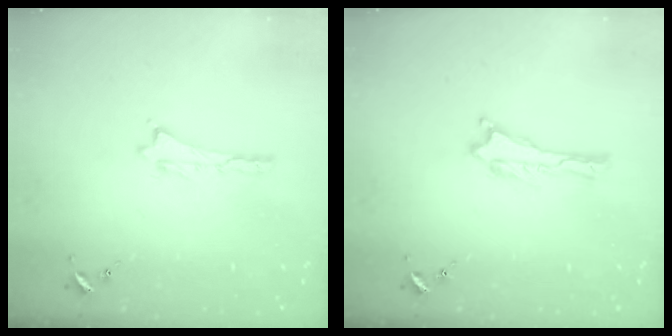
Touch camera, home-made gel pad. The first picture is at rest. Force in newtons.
{"total": 0.0}